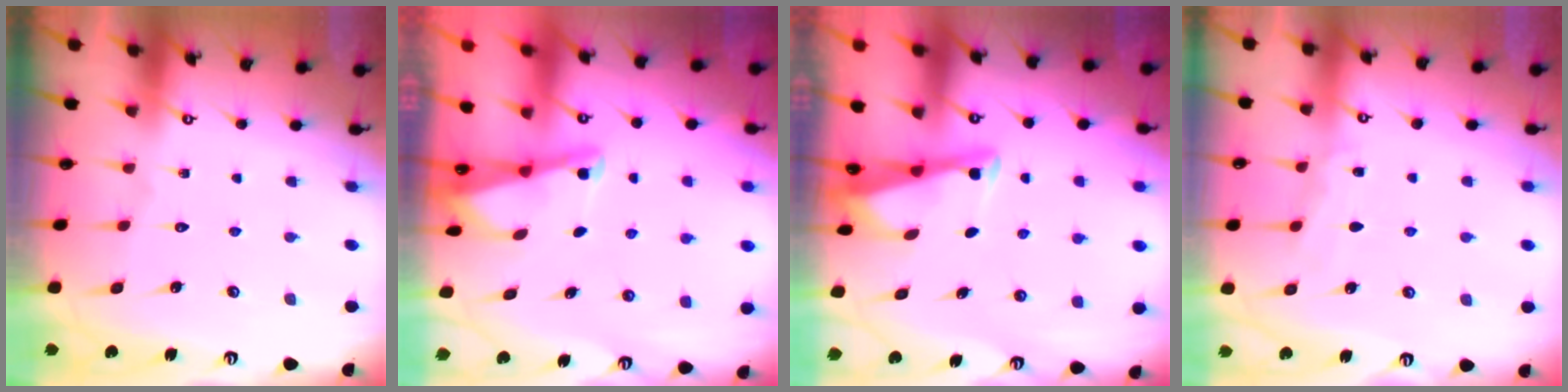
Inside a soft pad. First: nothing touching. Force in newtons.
{"total": 2.3, "press": 2.3, "slide": 0.3}
{"total": 3.0, "press": 3.0, "slide": 0.3}
{"total": 5.1, "press": 5.0, "slide": 0.7}